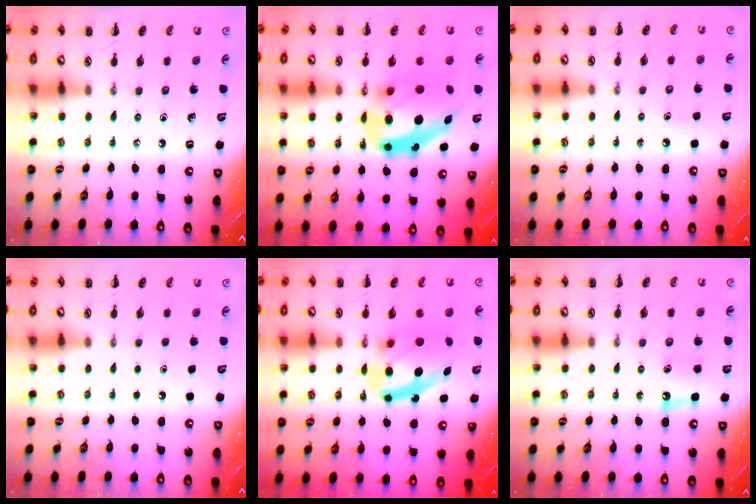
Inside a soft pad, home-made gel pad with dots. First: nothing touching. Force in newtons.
{"total": 19.0, "press": 18.4, "slide": 4.6}
{"total": 2.8, "press": 2.6, "slide": 1.0}
{"total": 1.6, "press": 1.6, "slide": 0.1}
{"total": 13.4, "press": 13.0, "slide": 3.2}
{"total": 5.7, "press": 5.4, "slide": 1.9}